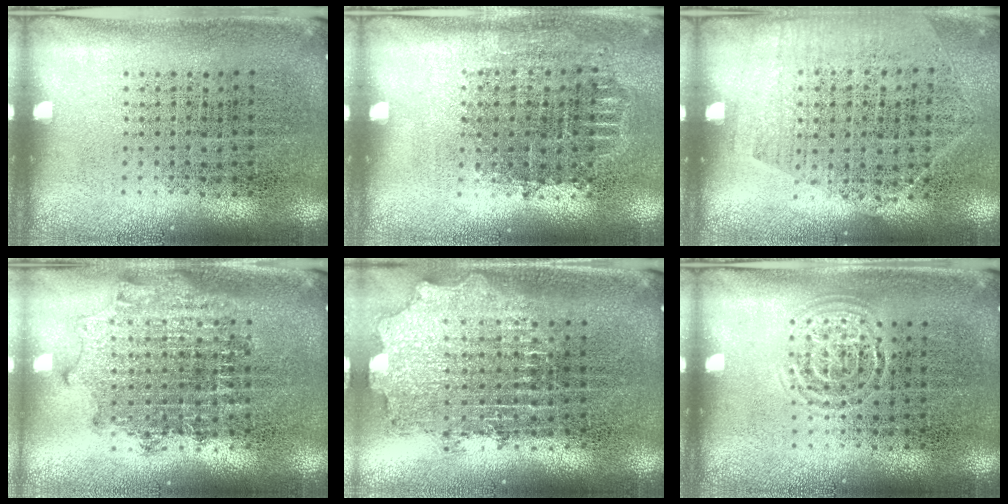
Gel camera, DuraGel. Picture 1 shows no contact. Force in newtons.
{"total": 0.7, "press": 0.7, "slide": 0.2}
{"total": 1.3, "press": 1.0, "slide": 0.7}
{"total": 1.8, "press": 1.4, "slide": 1.0}
{"total": 2.1, "press": 1.6, "slide": 1.3}
{"total": 0.8, "press": 0.8, "slide": 0.1}